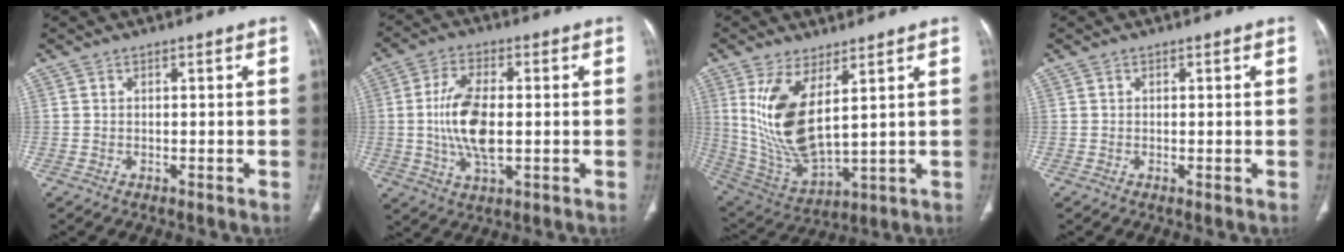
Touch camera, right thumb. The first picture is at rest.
{"total": 11.1, "force": [-0.3, 5.1, 9.8], "torque": [-0.199, 0.000, -0.004]}
{"total": 14.4, "force": [4.7, 5.9, 12.3], "torque": [-0.245, -0.035, 0.114]}
{"total": 0.0}